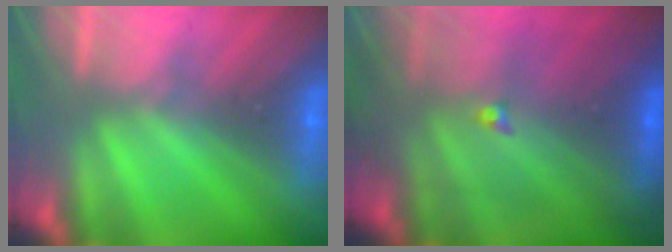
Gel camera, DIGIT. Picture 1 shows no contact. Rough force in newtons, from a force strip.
{"total": 7.7}